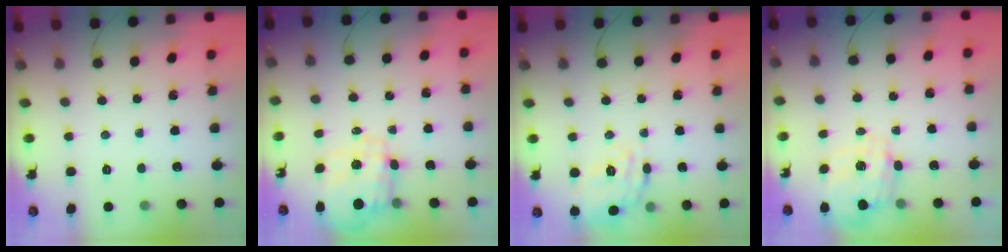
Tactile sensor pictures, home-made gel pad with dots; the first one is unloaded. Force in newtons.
{"total": 3.6, "press": 3.3, "slide": 1.5}
{"total": 16.9, "press": 16.9, "slide": 0.6}
{"total": 2.8, "press": 2.6, "slide": 1.0}